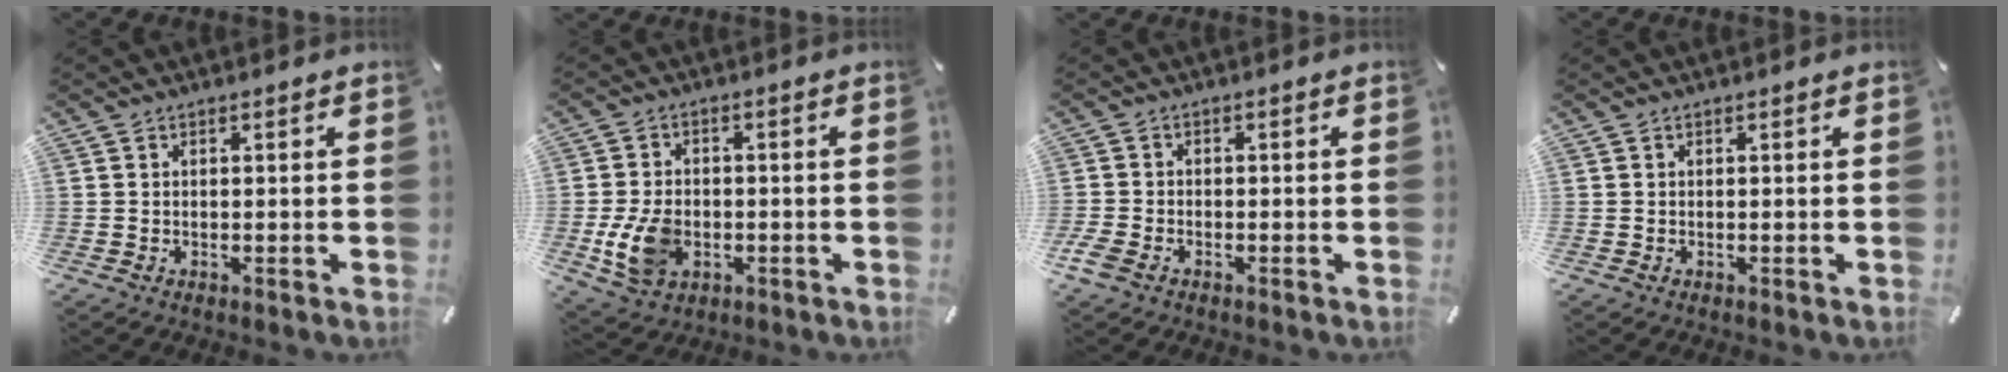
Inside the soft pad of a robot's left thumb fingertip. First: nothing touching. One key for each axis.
{"total": 9.5, "fx": -2.0, "fy": 6.9, "fz": 6.2, "tx": -0.128, "ty": 0.005, "tz": -0.033}
{"total": 2.9, "fx": -1.8, "fy": 1.7, "fz": 1.5, "tx": -0.037, "ty": 0.002, "tz": -0.036}
{"total": 0.0}